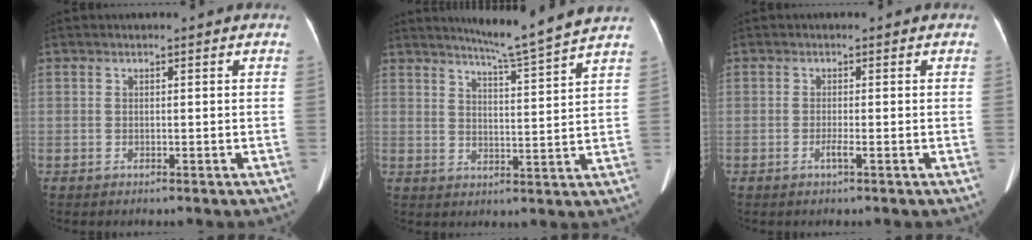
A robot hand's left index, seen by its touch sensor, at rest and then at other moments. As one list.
[{"total": 9.6, "force": [8.7, -2.0, 3.5], "torque": [-0.063, -0.018, 0.124]}, {"total": 1.1, "force": [-0.6, -0.2, 0.9], "torque": [-0.023, -0.001, -0.011]}]